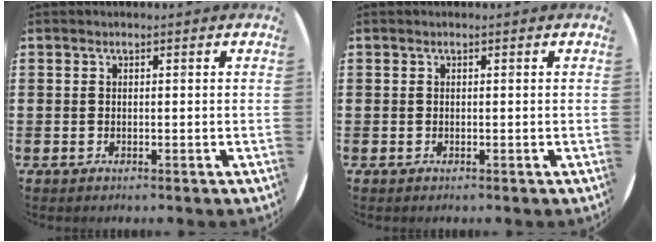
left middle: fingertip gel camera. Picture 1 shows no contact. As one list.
[{"total": 0.0}]